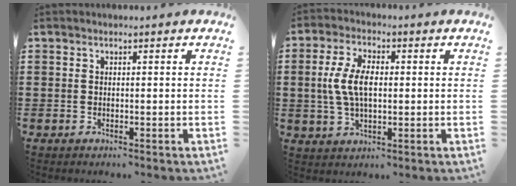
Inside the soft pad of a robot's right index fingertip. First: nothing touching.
{"total": 6.9, "force": [0.1, 3.3, 6.1], "torque": [-0.137, 0.002, -0.006]}